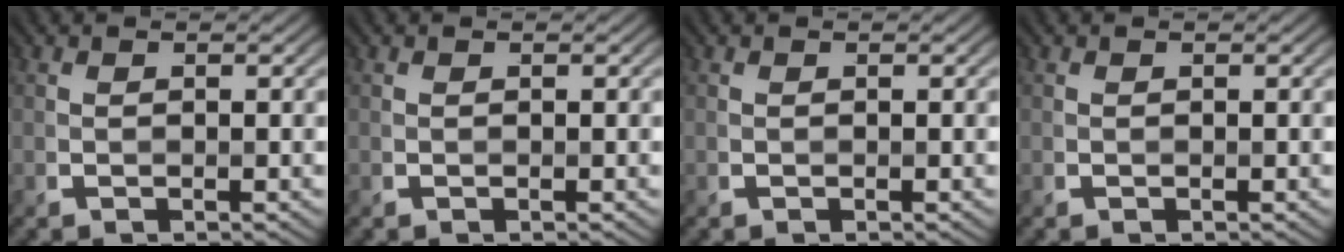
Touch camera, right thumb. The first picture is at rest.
{"total": 0.0}
{"total": 0.0}
{"total": 0.0}